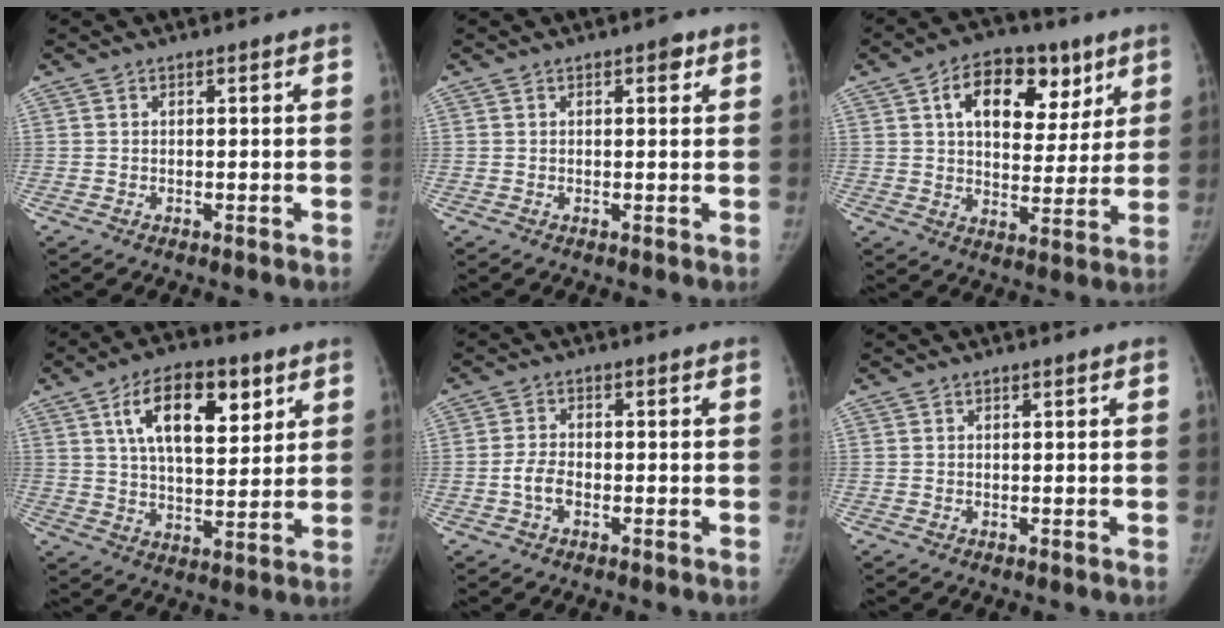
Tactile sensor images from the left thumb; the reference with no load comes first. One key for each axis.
{"total": 1.6, "fx": 0.8, "fy": 0.8, "fz": 1.1, "tx": -0.008, "ty": 0.000, "tz": 0.009}
{"total": 16.0, "fx": 7.1, "fy": 9.8, "fz": 10.5, "tx": -0.116, "ty": -0.011, "tz": 0.114}
{"total": 15.1, "fx": 6.5, "fy": 7.3, "fz": 11.5, "tx": -0.154, "ty": -0.021, "tz": 0.110}
{"total": 3.5, "fx": -1.2, "fy": 2.1, "fz": 2.5, "tx": -0.051, "ty": 0.013, "tz": -0.025}
{"total": 0.0}